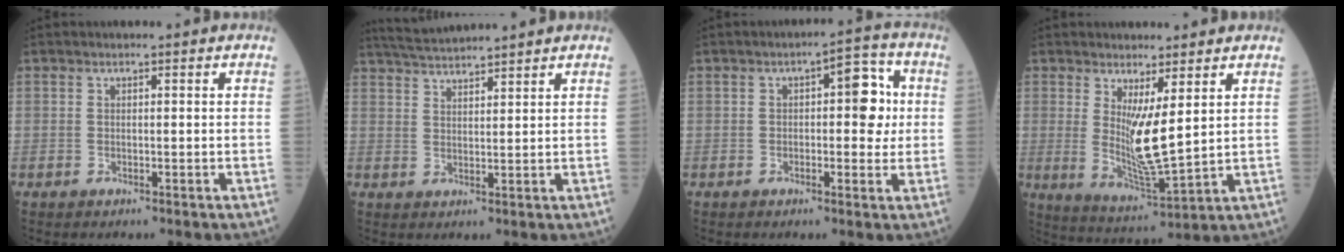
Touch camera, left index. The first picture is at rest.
{"total": 6.3, "force": [6.0, -0.7, 1.8], "torque": [-0.041, 0.028, 0.111]}
{"total": 6.4, "force": [0.7, 2.6, 5.8], "torque": [-0.071, 0.019, 0.002]}
{"total": 7.7, "force": [1.9, 0.7, 7.4], "torque": [-0.149, -0.033, 0.041]}